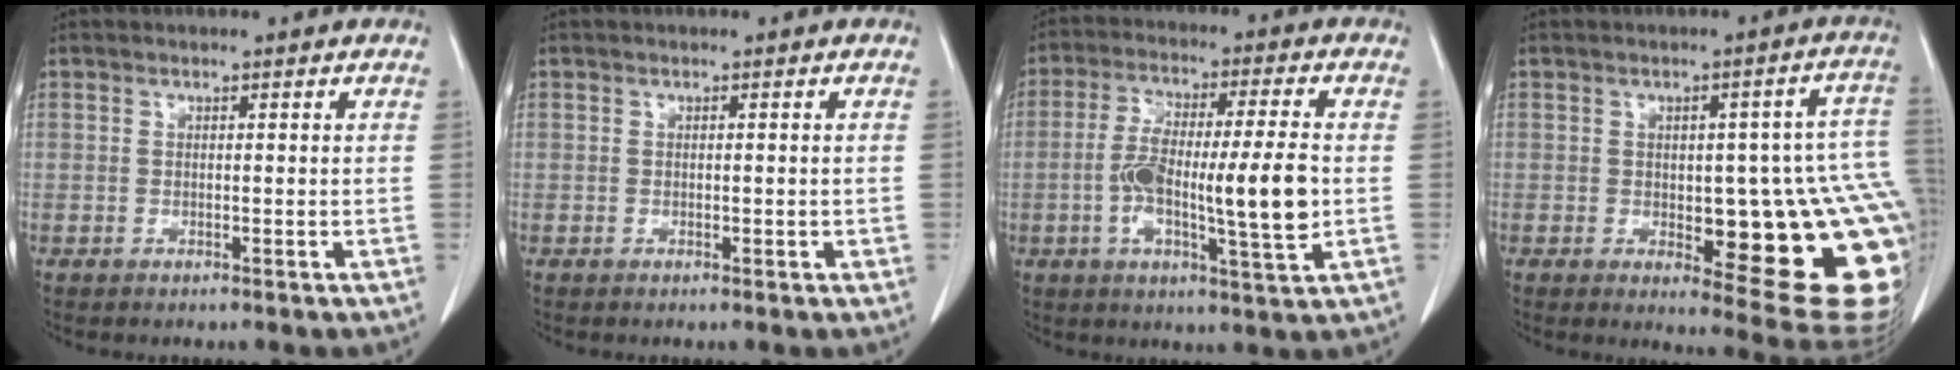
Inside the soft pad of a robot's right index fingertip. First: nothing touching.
{"total": 0.9, "force": [-0.1, 0.5, 0.8], "torque": [-0.012, -0.002, 0.001]}
{"total": 14.1, "force": [-1.7, 1.7, 13.9], "torque": [-0.244, 0.003, -0.030]}
{"total": 21.5, "force": [-3.7, 6.5, 20.1], "torque": [-0.153, 0.020, -0.022]}